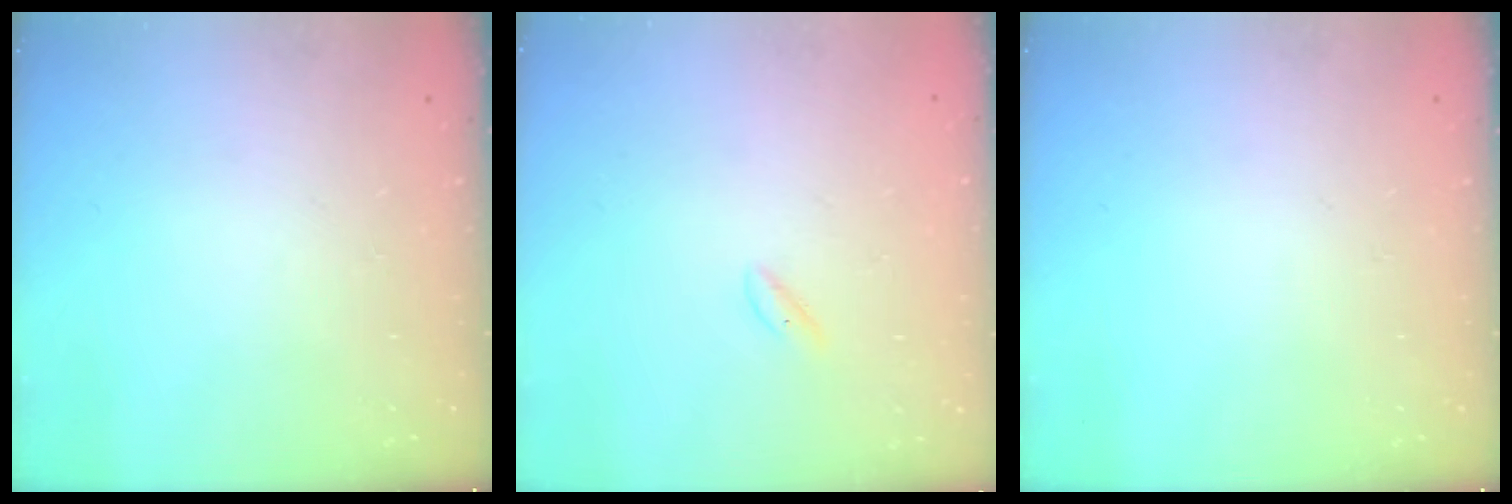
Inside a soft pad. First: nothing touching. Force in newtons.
{"total": 0.6, "press": 0.2, "slide": 0.6}
{"total": 0.0}